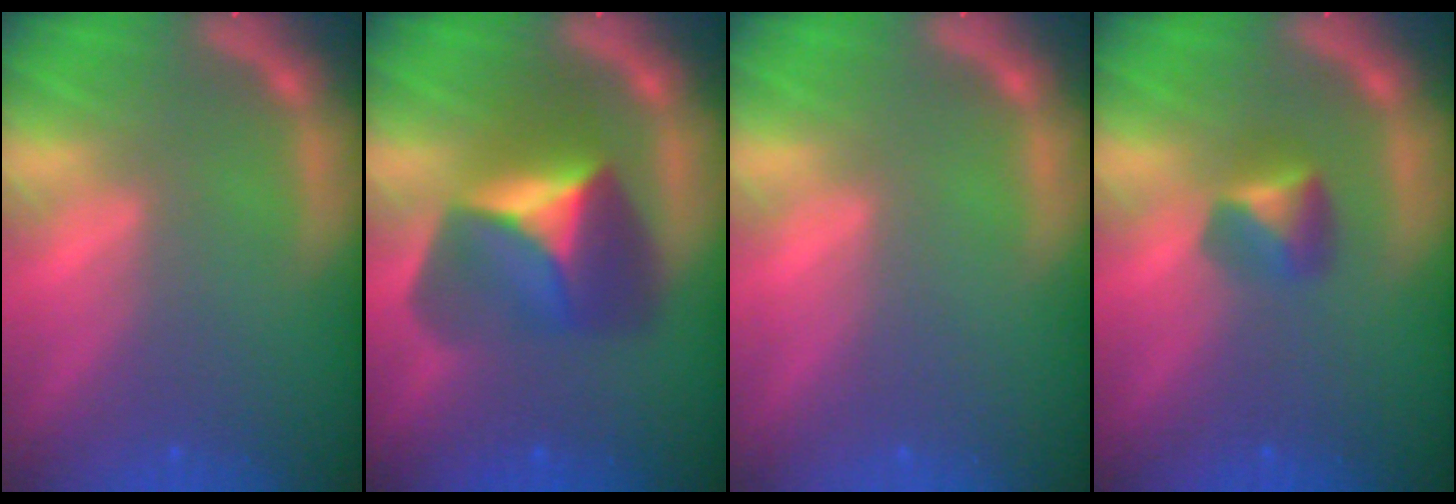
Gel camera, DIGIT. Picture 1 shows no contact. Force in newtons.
{"total": 7.4}
{"total": 0.0}
{"total": 2.4}